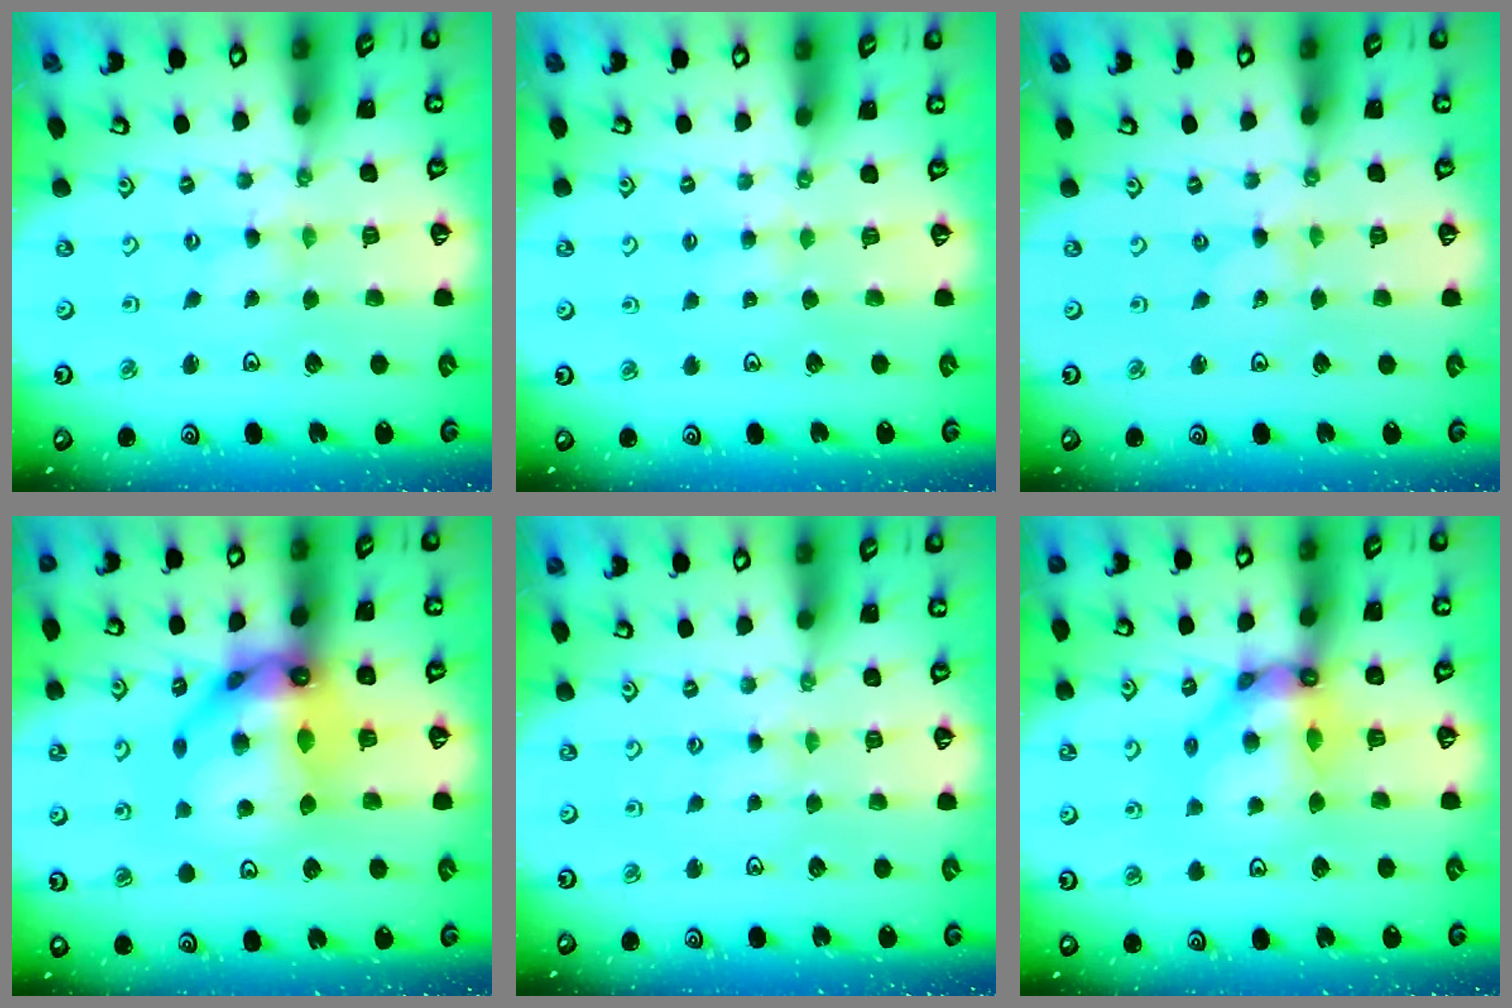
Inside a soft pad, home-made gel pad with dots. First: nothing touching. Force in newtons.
{"total": 3.6, "press": 3.5, "slide": 0.6}
{"total": 0.0}
{"total": 17.4, "press": 17.3, "slide": 1.5}
{"total": 1.8, "press": 1.8, "slide": 0.4}
{"total": 11.5, "press": 11.4, "slide": 1.6}